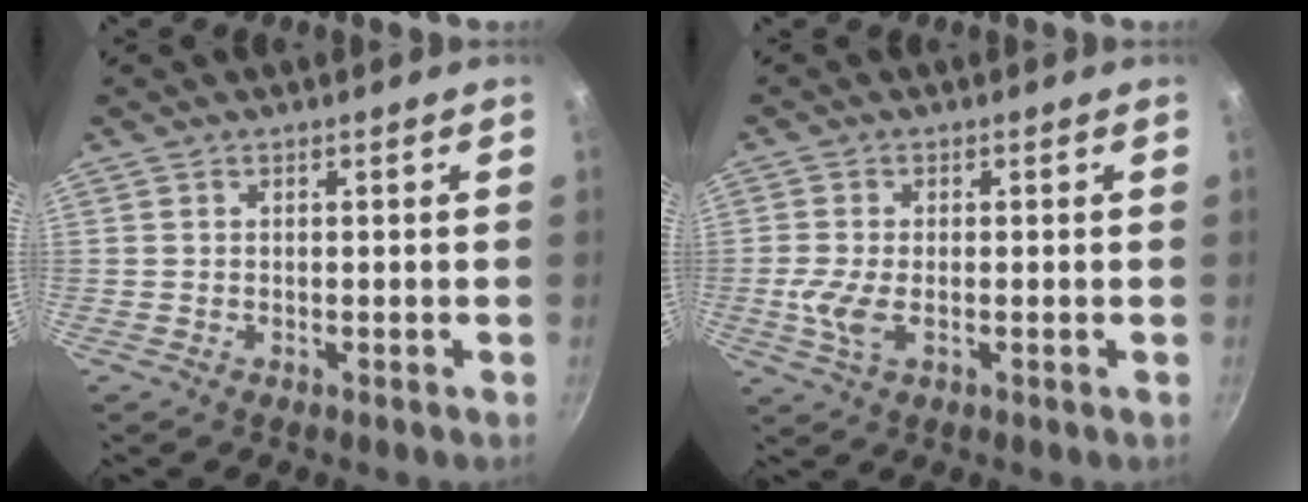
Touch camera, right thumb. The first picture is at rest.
{"total": 4.6, "force": [-0.7, 1.9, 4.2], "torque": [-0.098, -0.004, -0.017]}